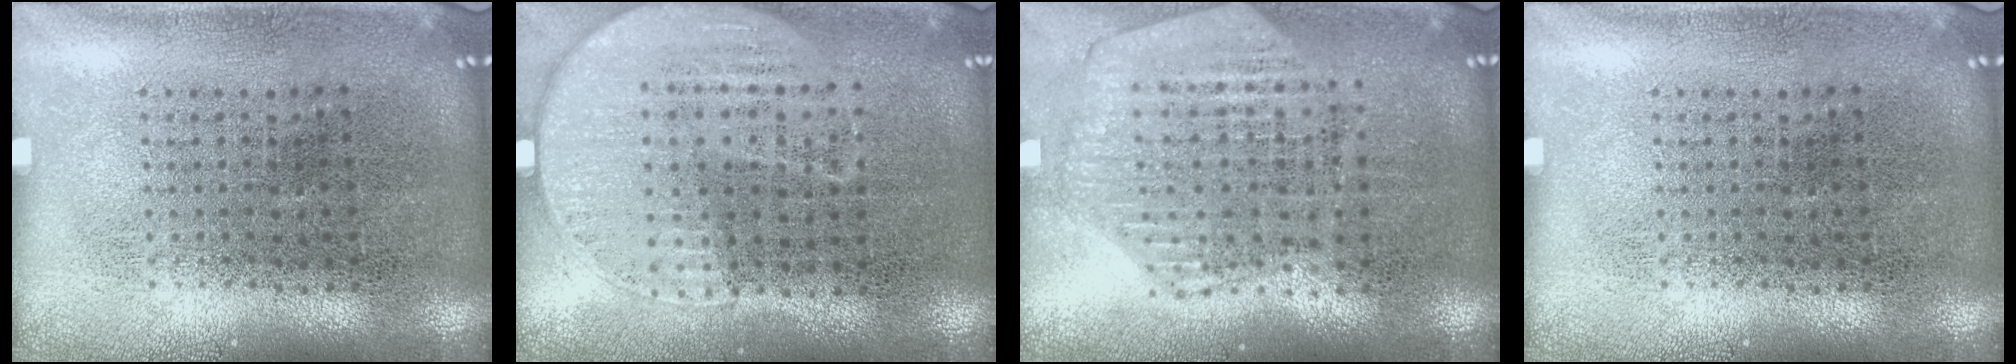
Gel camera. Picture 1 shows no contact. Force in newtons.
{"total": 1.2, "press": 1.0, "slide": 0.6}
{"total": 1.2, "press": 1.2, "slide": 0.1}
{"total": 0.0}